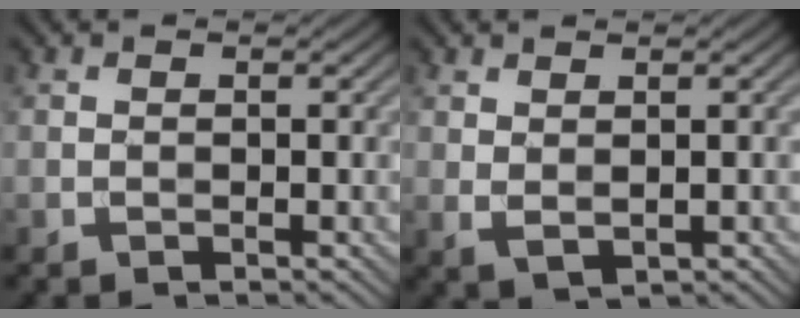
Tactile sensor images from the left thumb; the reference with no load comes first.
{"total": 1.8, "force": [0.8, 0.8, 1.3], "torque": [-0.031, -0.006, 0.021]}